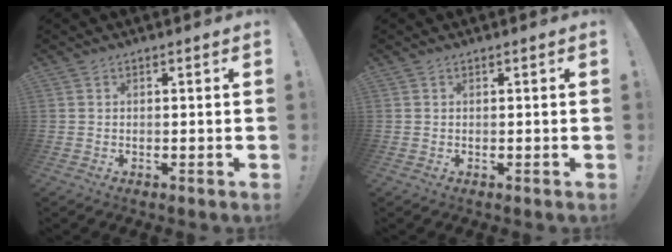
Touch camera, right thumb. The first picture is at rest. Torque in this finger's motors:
{"motor_torque": [-0.02, -0.13, 0.18, 0.12, 0.00]}